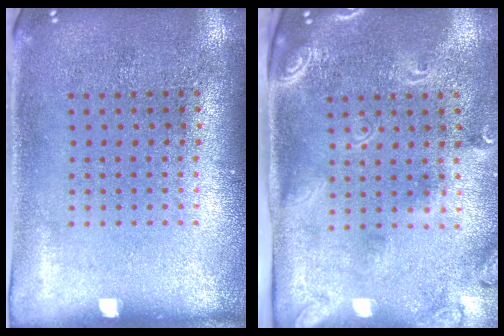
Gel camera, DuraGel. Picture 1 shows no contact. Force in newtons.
{"total": 2.4, "press": 1.7, "slide": 1.7}